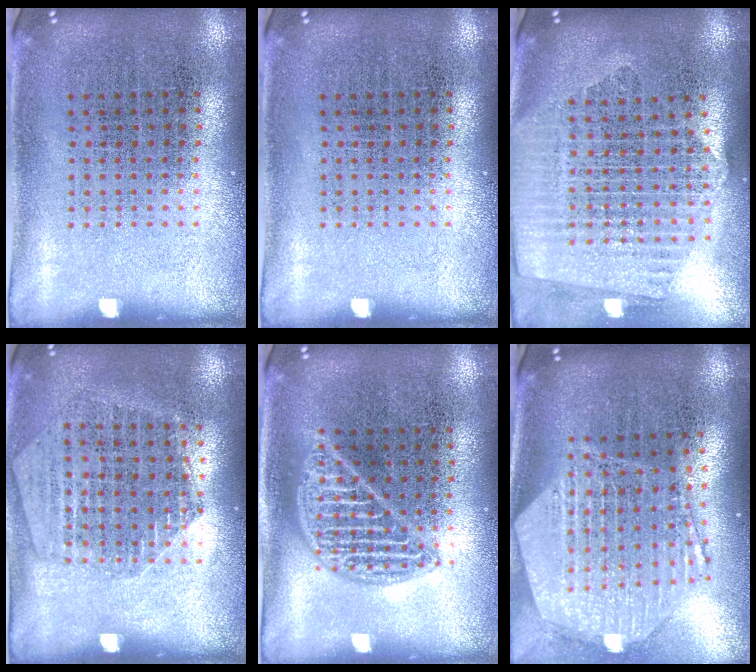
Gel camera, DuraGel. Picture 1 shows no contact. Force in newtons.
{"total": 0.0}
{"total": 2.3, "press": 2.0, "slide": 1.1}
{"total": 1.5, "press": 1.5, "slide": 0.0}
{"total": 2.3, "press": 2.3, "slide": 0.2}
{"total": 2.9, "press": 2.4, "slide": 1.7}